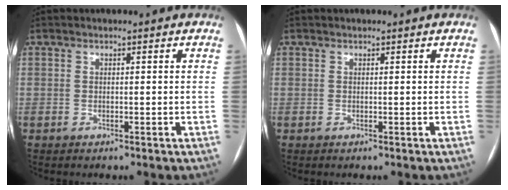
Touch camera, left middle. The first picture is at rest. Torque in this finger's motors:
{"motor_torque": [-0.06, 0.02, -0.02, 0.01]}